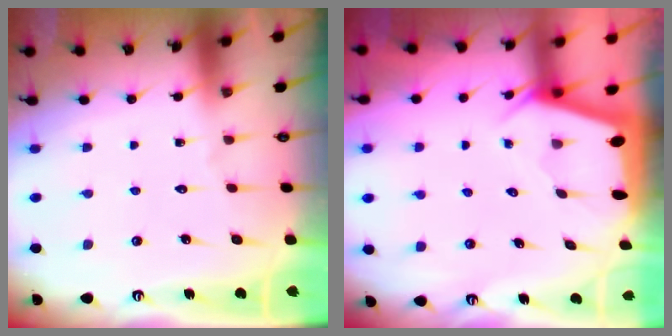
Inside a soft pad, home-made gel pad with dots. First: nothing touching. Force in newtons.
{"total": 2.1, "press": 2.0, "slide": 0.3}